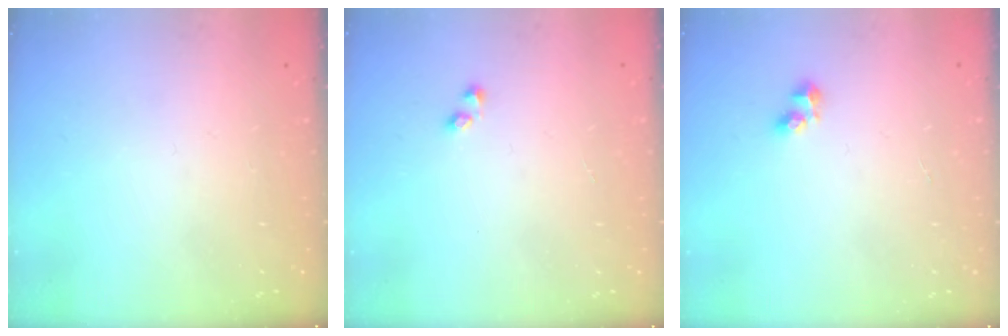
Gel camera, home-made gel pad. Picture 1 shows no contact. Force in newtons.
{"total": 1.0, "press": 0.9, "slide": 0.5}
{"total": 3.4, "press": 3.2, "slide": 1.2}